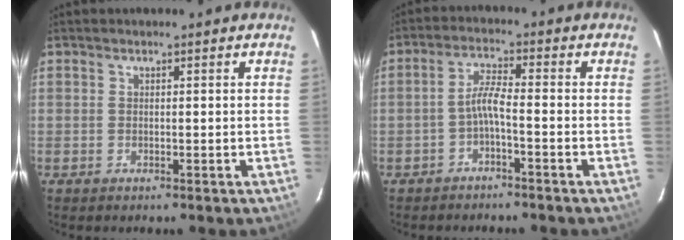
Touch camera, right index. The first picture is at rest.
{"total": 3.5, "force": [-1.9, 0.1, 2.9], "torque": [-0.068, 0.010, -0.037]}